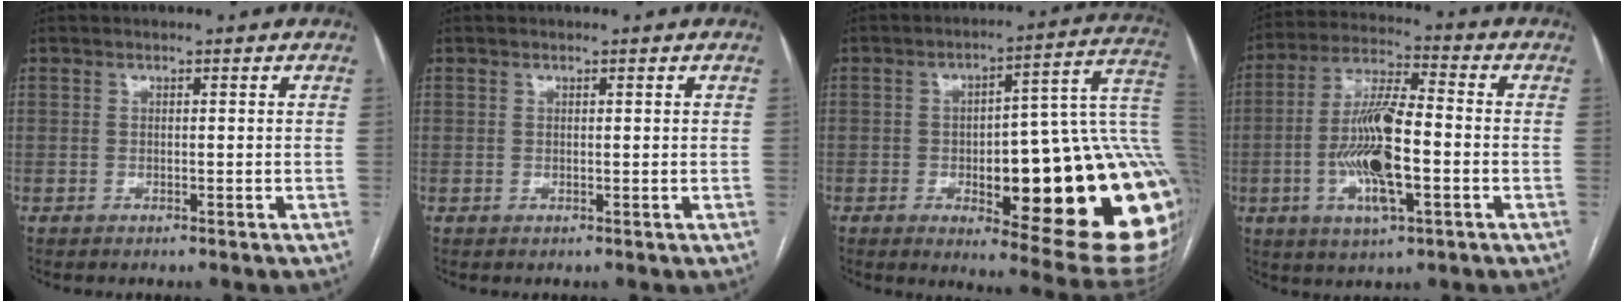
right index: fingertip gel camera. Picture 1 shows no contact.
{"total": 0.0}
{"total": 29.9, "force": [-3.7, 6.6, 28.9], "torque": [-0.281, 0.026, -0.040]}
{"total": 13.1, "force": [-2.7, 2.7, 12.5], "torque": [-0.246, 0.002, -0.050]}